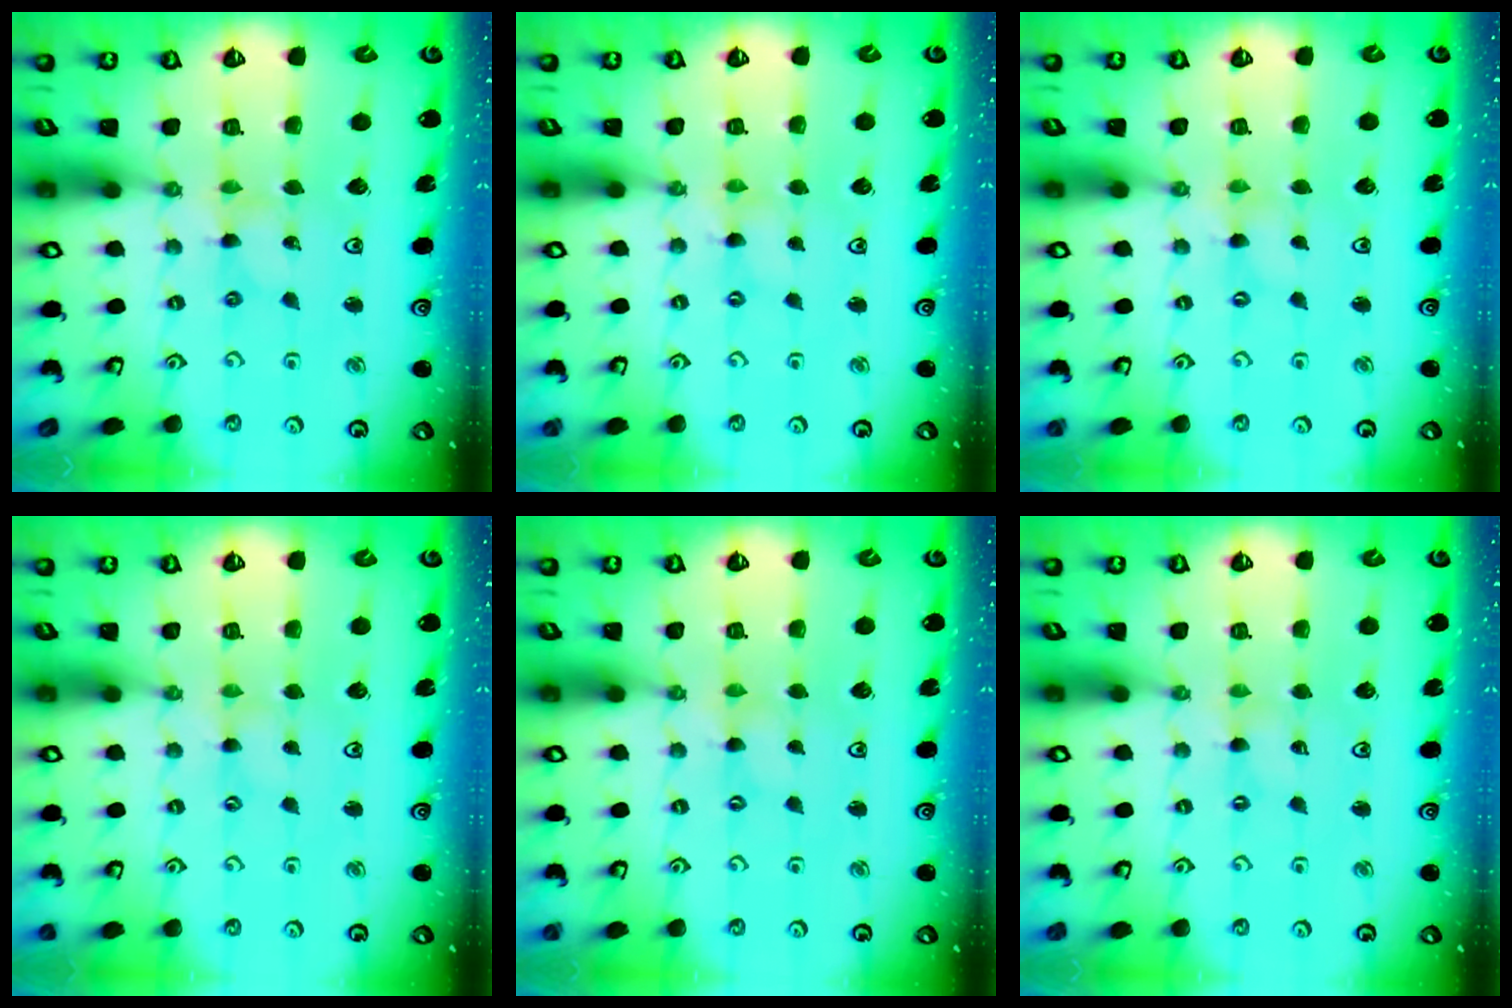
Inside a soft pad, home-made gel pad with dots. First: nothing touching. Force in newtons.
{"total": 0.0}
{"total": 0.0}
{"total": 0.8, "press": 0.8, "slide": 0.1}
{"total": 0.0}
{"total": 0.0}